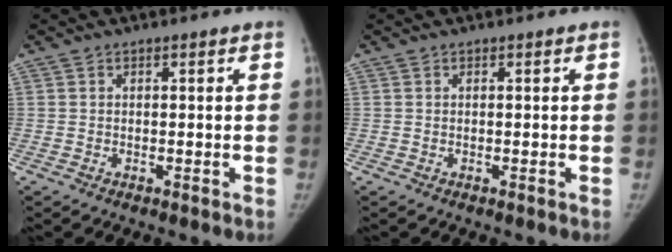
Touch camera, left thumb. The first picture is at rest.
{"total": 0.0}